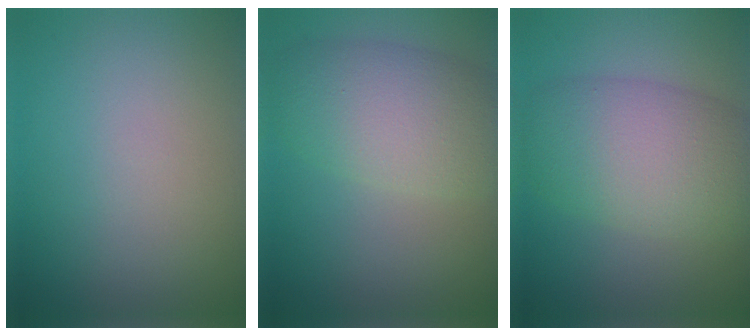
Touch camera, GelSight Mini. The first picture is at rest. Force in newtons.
{"total": 6.8, "press": 6.8, "slide": 0.2}
{"total": 8.1, "press": 8.1, "slide": 0.3}